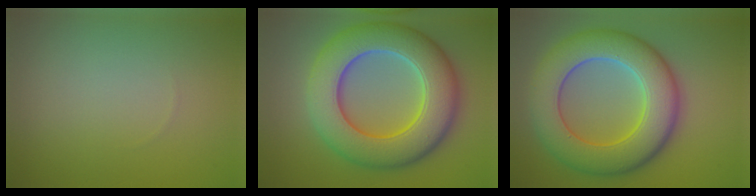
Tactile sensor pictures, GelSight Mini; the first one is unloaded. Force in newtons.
{"total": 11.1, "press": 11.0, "slide": 0.4}
{"total": 10.1, "press": 10.1, "slide": 0.7}